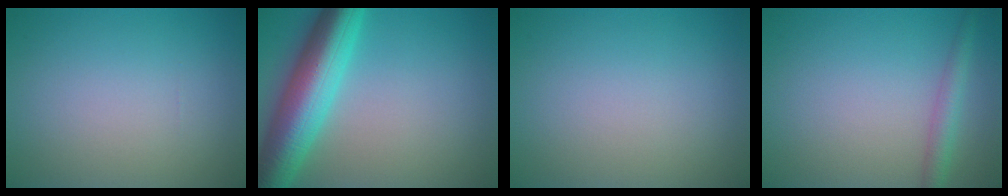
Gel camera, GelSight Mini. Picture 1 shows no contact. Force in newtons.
{"total": 9.3, "press": 9.3, "slide": 0.2}
{"total": 0.0}
{"total": 2.3, "press": 2.3, "slide": 0.1}